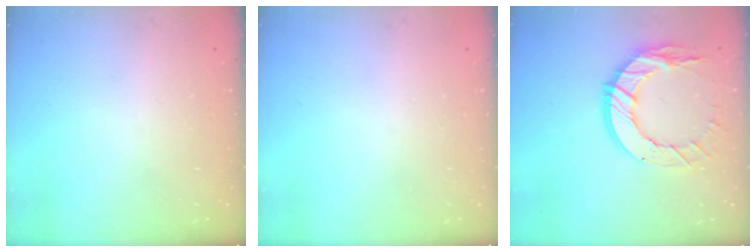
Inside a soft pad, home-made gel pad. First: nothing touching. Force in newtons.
{"total": 0.0}
{"total": 14.3, "press": 14.2, "slide": 1.4}